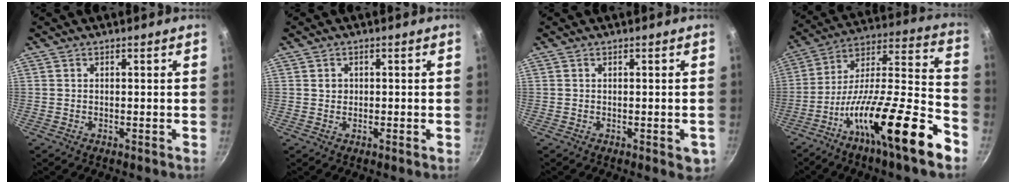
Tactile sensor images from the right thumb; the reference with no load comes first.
{"total": 1.4, "force": [0.1, 1.3, 0.5], "torque": [-0.004, 0.004, 0.001]}
{"total": 3.1, "force": [-0.8, 1.5, 2.7], "torque": [-0.019, 0.000, -0.008]}
{"total": 25.6, "force": [-13.0, 5.7, 21.3], "torque": [-0.302, 0.076, -0.229]}